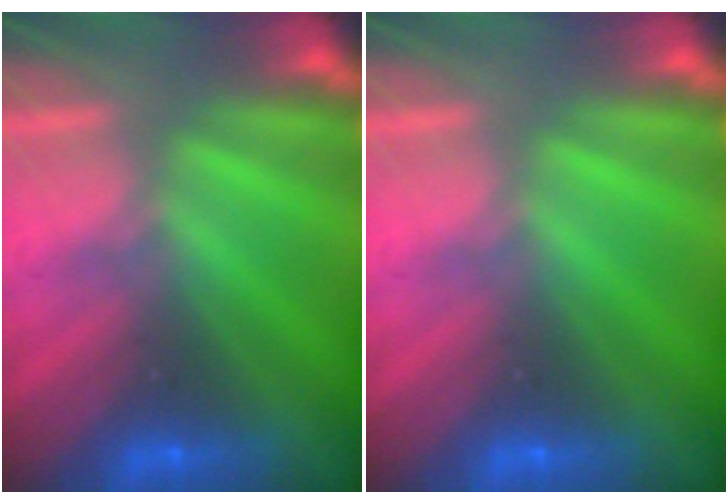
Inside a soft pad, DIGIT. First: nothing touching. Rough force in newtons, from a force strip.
{"total": 0.0}